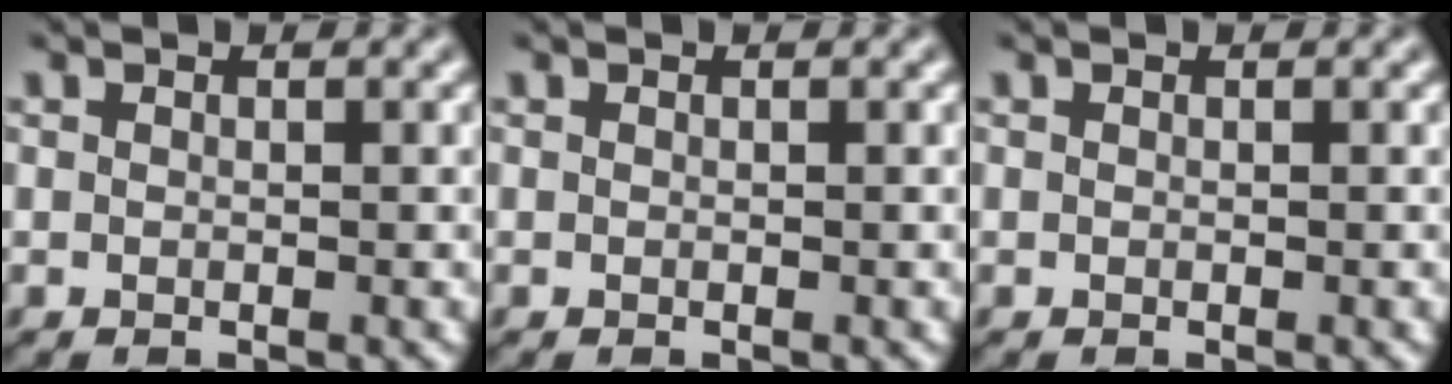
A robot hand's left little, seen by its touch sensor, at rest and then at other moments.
{"total": 0.0}
{"total": 0.0}